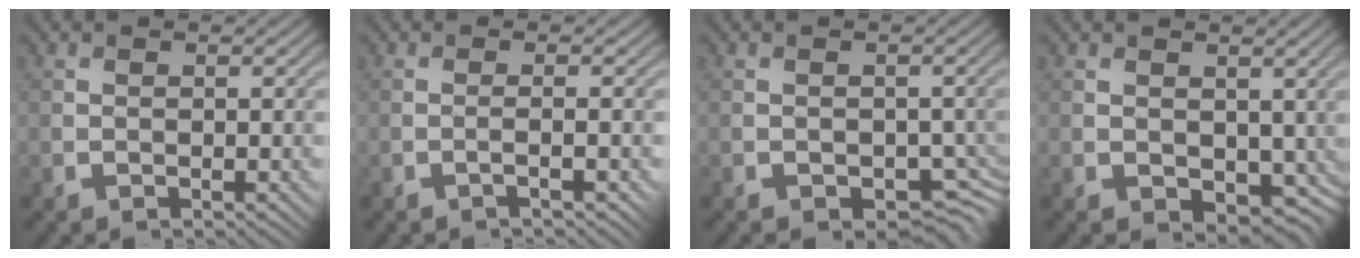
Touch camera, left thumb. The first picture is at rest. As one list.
[{"total": 1.0, "force": [-0.4, -0.6, 0.7], "torque": [-0.012, 0.010, -0.015]}, {"total": 2.4, "force": [-1.3, 1.6, 1.3], "torque": [-0.023, -0.011, -0.021]}, {"total": 3.7, "force": [0.3, 2.9, 2.2], "torque": [-0.050, -0.018, 0.010]}]